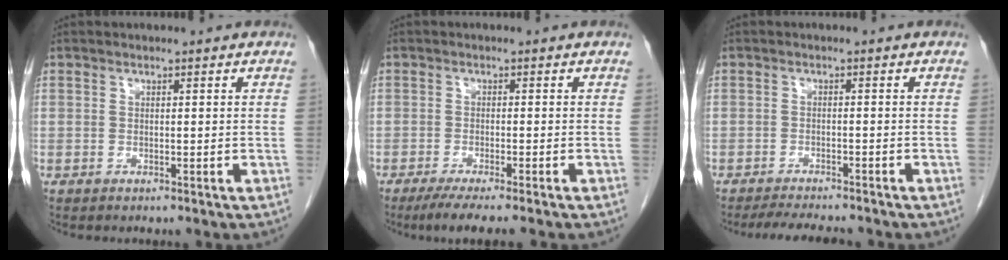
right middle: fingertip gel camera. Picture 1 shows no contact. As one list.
[{"total": 5.9, "force": [-4.6, -0.5, 3.6], "torque": [-0.050, -0.013, -0.072]}, {"total": 5.9, "force": [-5.4, 0.6, 2.4], "torque": [-0.037, -0.016, -0.083]}]